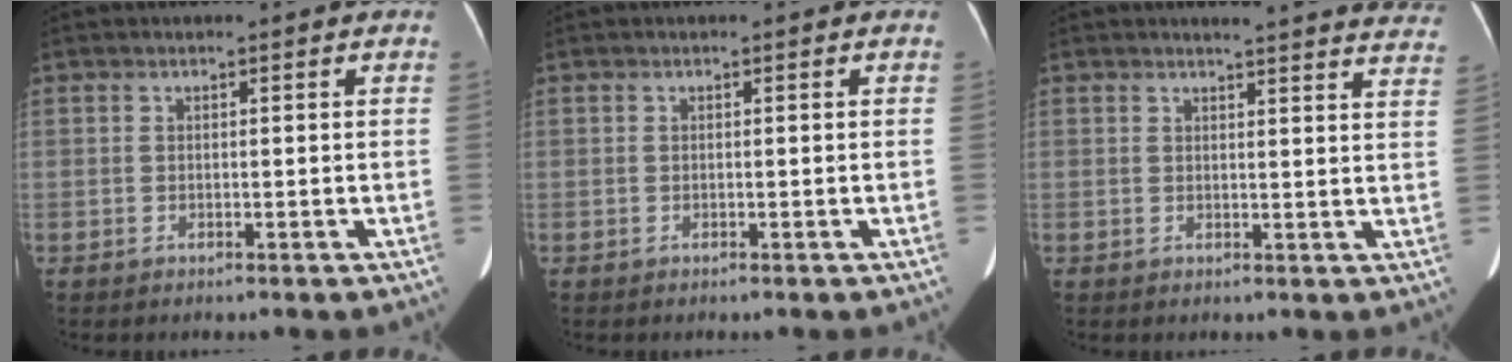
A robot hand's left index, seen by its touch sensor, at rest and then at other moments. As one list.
[{"total": 0.0}, {"total": 18.2, "force": [17.4, 1.6, 4.8], "torque": [-0.043, -0.069, 0.176]}]